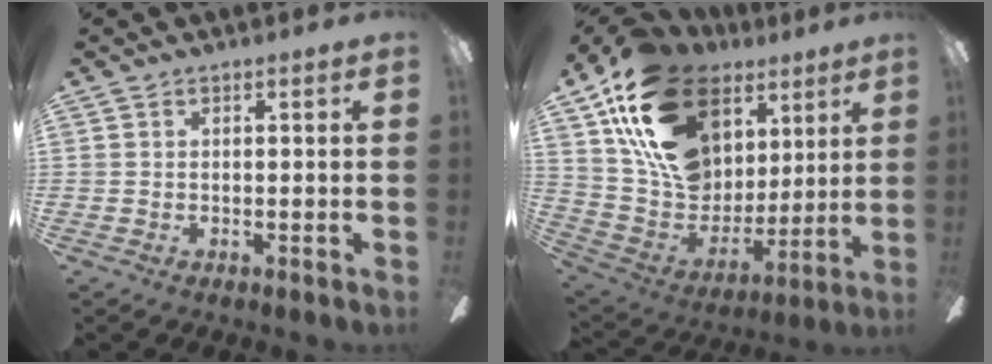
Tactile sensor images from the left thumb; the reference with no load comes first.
{"total": 22.6, "force": [11.2, 16.0, 11.4], "torque": [-0.201, -0.044, 0.222]}